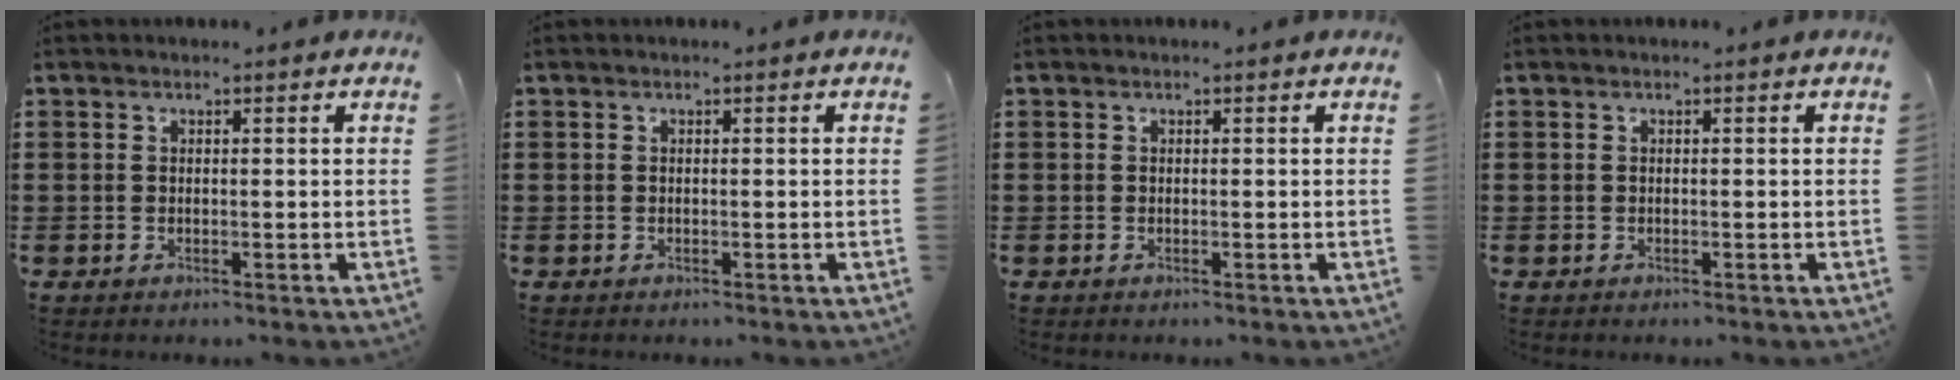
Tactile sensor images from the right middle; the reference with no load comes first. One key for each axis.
{"total": 0.0}
{"total": 0.0}
{"total": 0.0}